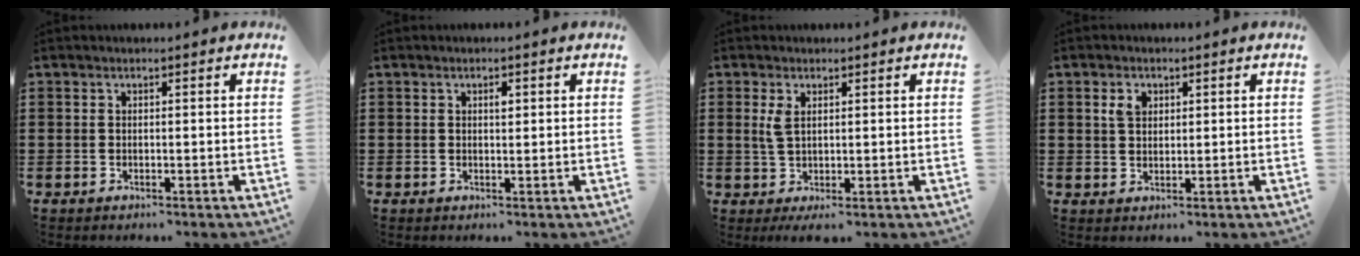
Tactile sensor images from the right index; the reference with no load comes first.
{"total": 1.1, "force": [0.4, 0.5, 0.9], "torque": [-0.011, -0.001, 0.004]}
{"total": 2.6, "force": [0.8, 0.8, 2.4], "torque": [-0.051, 0.004, 0.013]}
{"total": 2.4, "force": [1.0, 1.6, 1.5], "torque": [-0.035, 0.006, 0.018]}